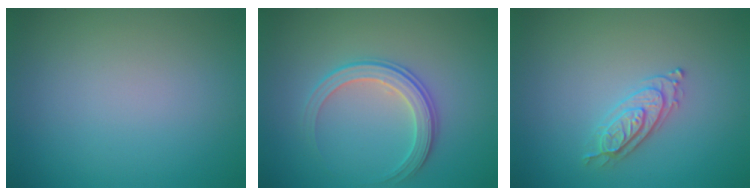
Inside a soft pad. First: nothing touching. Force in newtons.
{"total": 3.0, "press": 2.8, "slide": 0.9}
{"total": 2.2, "press": 2.2, "slide": 0.3}